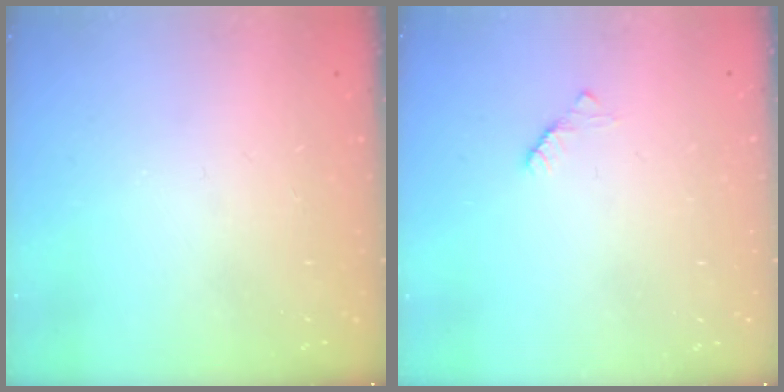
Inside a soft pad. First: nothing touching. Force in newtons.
{"total": 2.2, "press": 2.2, "slide": 0.3}